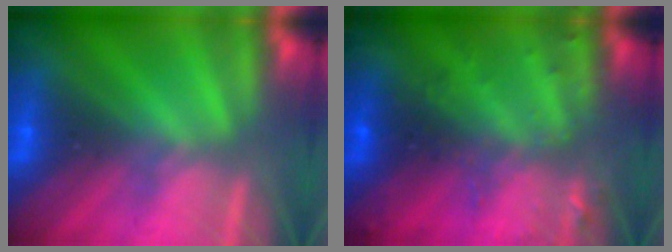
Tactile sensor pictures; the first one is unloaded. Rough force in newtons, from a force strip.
{"total": 2.9}